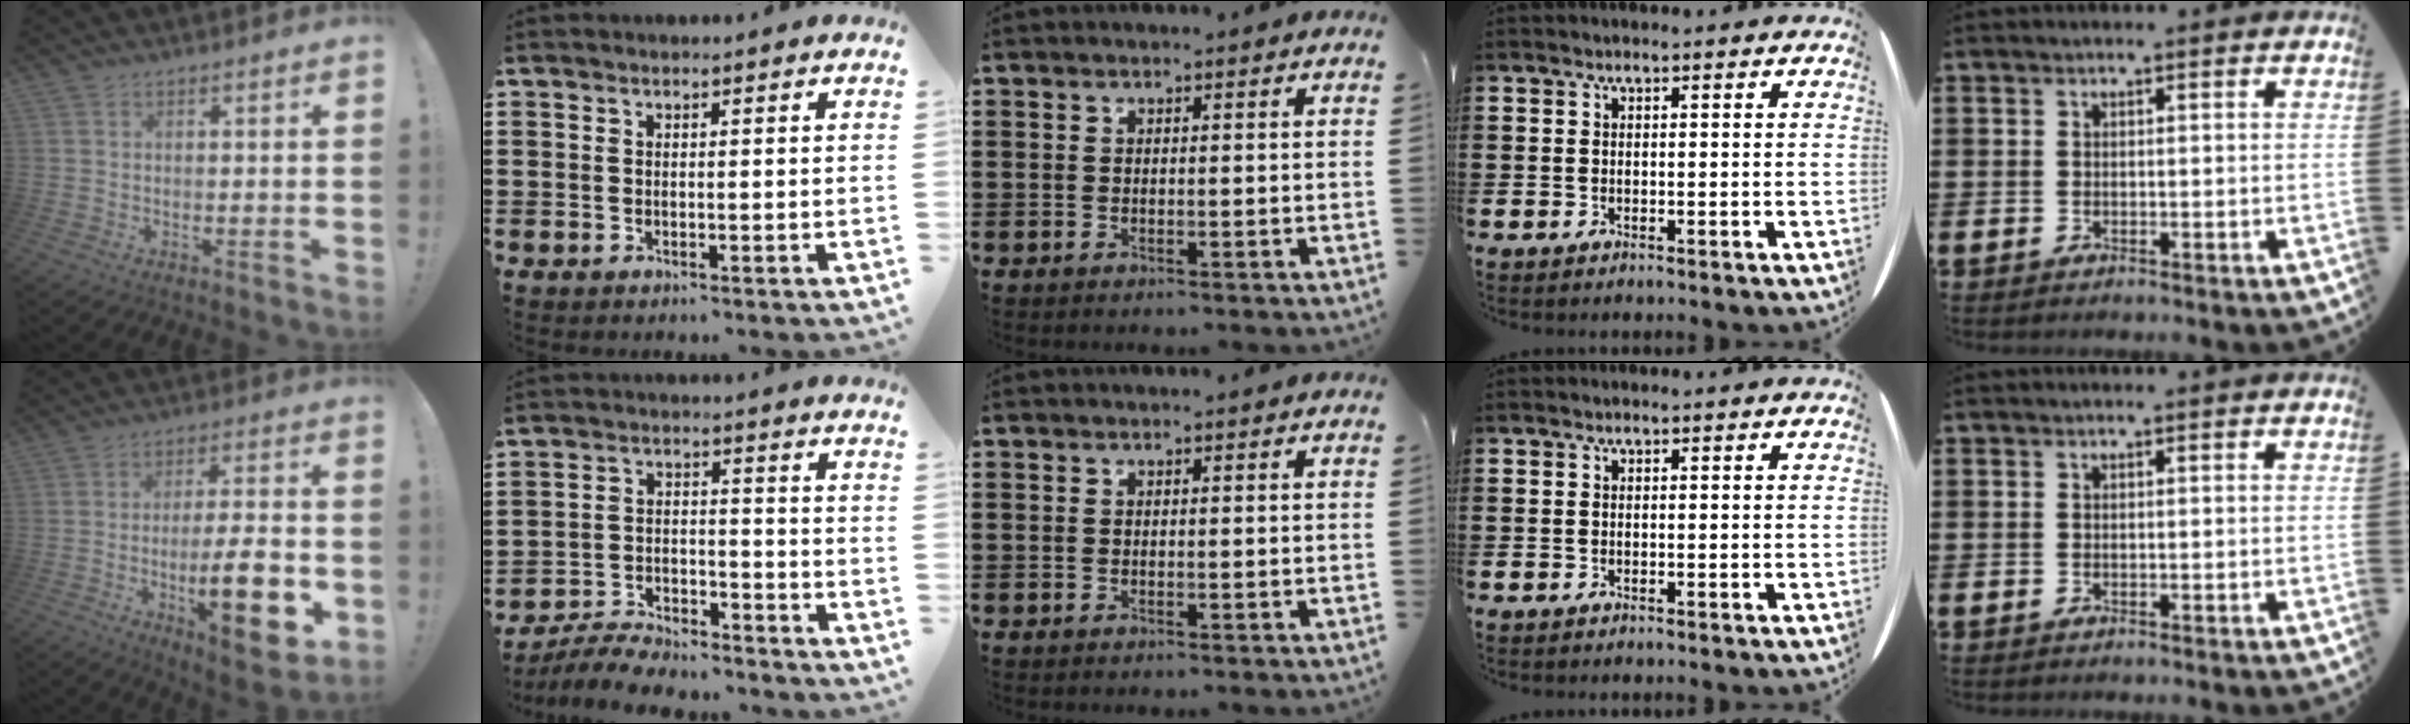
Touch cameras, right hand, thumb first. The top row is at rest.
{"thumb": {"total": 20.9, "force": [-5.9, 6.9, 18.9], "torque": [-0.286, 0.017, -0.086]}, "index": {"total": 6.6, "force": [-6.4, 0.9, 1.1], "torque": [-0.020, 0.013, -0.125]}}